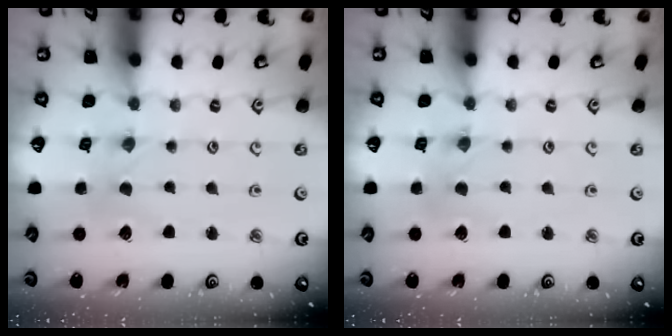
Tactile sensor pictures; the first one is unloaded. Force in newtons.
{"total": 0.6, "press": 0.6, "slide": 0.1}